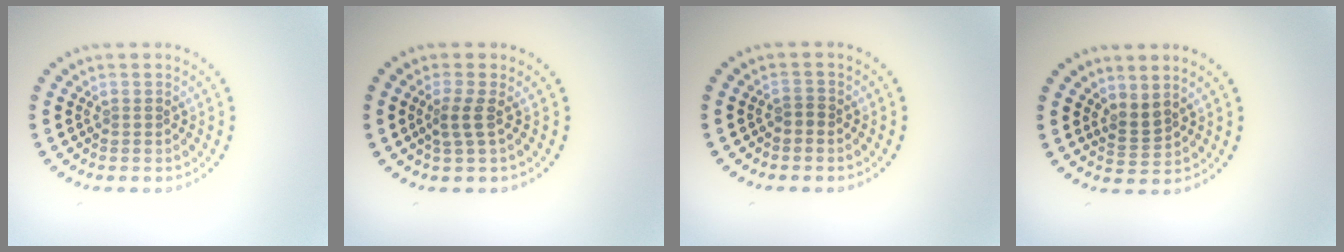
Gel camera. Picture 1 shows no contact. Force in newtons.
{"total": 1.9, "press": 1.5, "slide": 1.3}
{"total": 0.8, "press": 0.7, "slide": 0.4}
{"total": 1.9, "press": 1.4, "slide": 1.3}